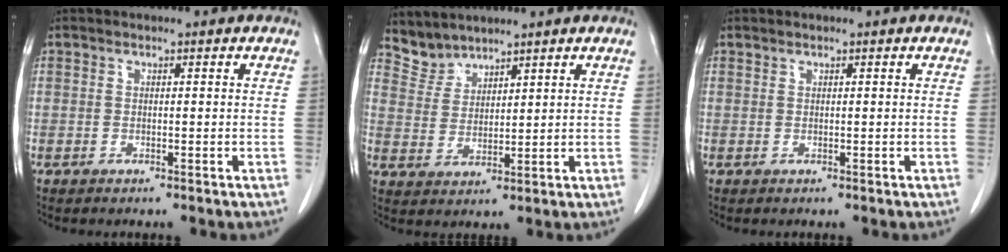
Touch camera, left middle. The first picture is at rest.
{"total": 4.1, "force": [3.9, 1.0, -0.5], "torque": [0.005, 0.008, 0.089]}
{"total": 0.0}